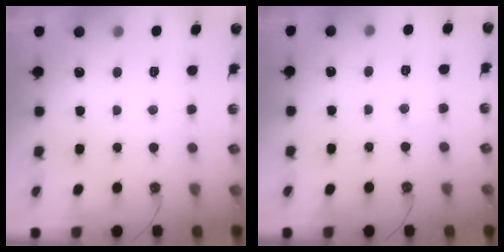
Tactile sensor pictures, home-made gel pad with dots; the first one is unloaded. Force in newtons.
{"total": 3.7, "press": 3.7, "slide": 0.6}